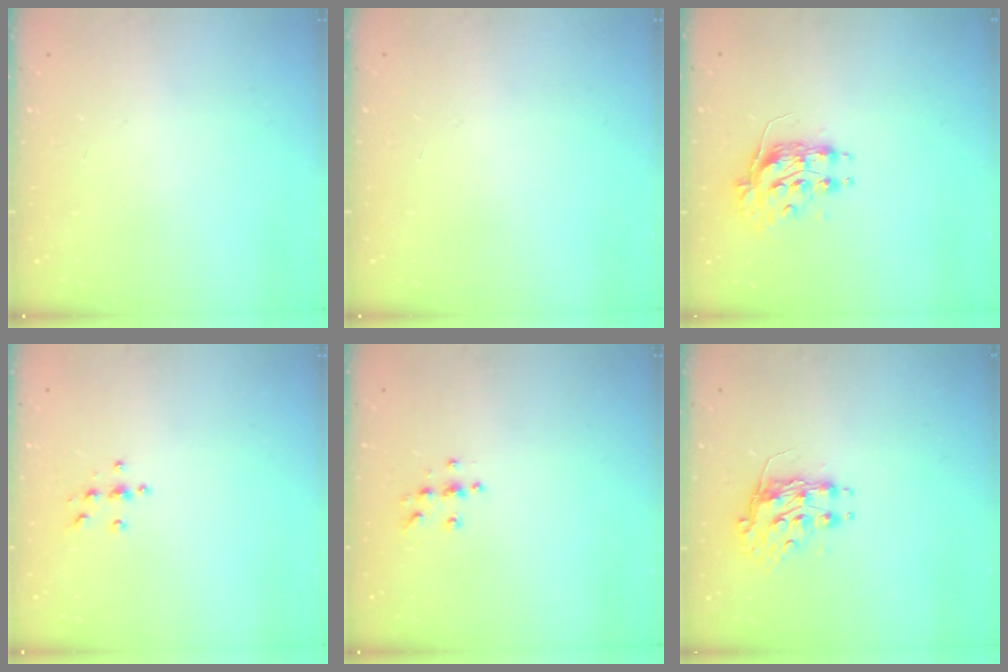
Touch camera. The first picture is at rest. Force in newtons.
{"total": 0.0}
{"total": 8.7, "press": 8.7, "slide": 0.4}
{"total": 3.8, "press": 3.8, "slide": 0.4}
{"total": 4.9, "press": 4.9, "slide": 0.2}
{"total": 8.3, "press": 8.3, "slide": 0.1}